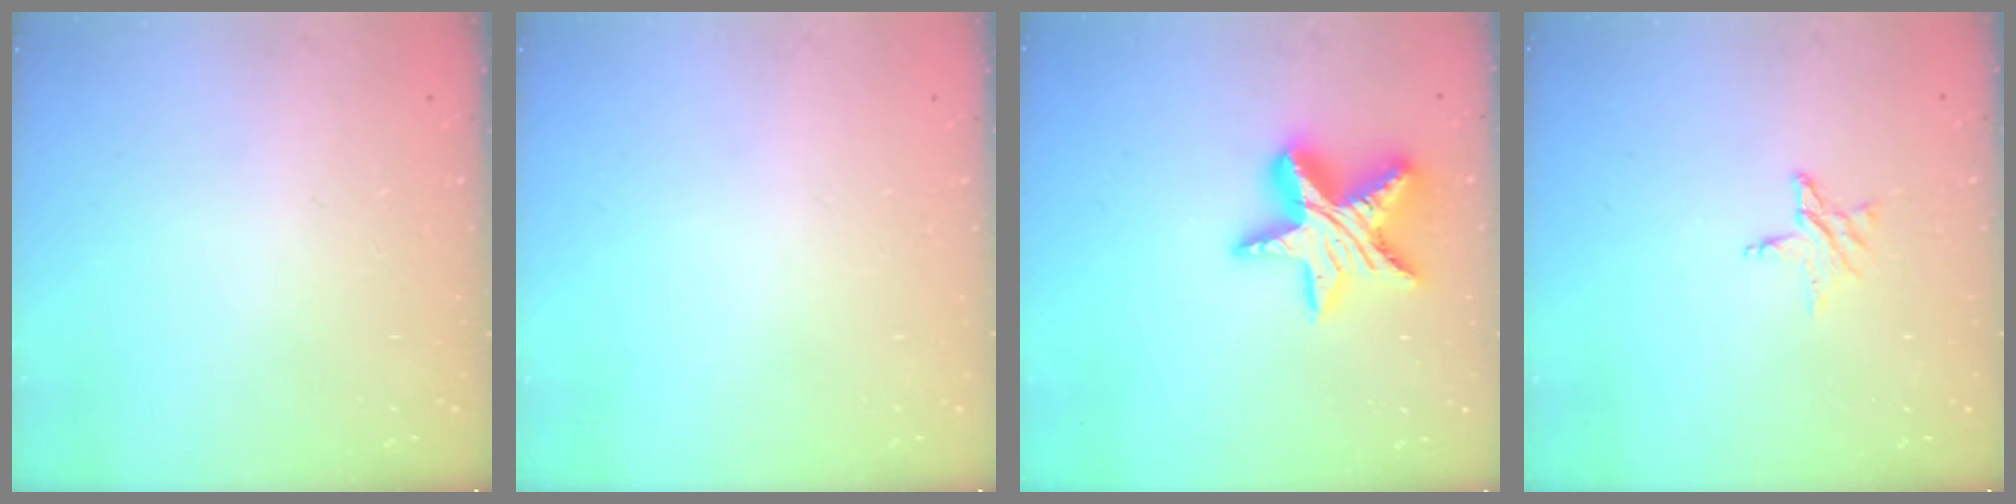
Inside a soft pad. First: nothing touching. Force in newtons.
{"total": 0.0}
{"total": 16.5, "press": 16.4, "slide": 1.2}
{"total": 5.6, "press": 5.5, "slide": 0.5}